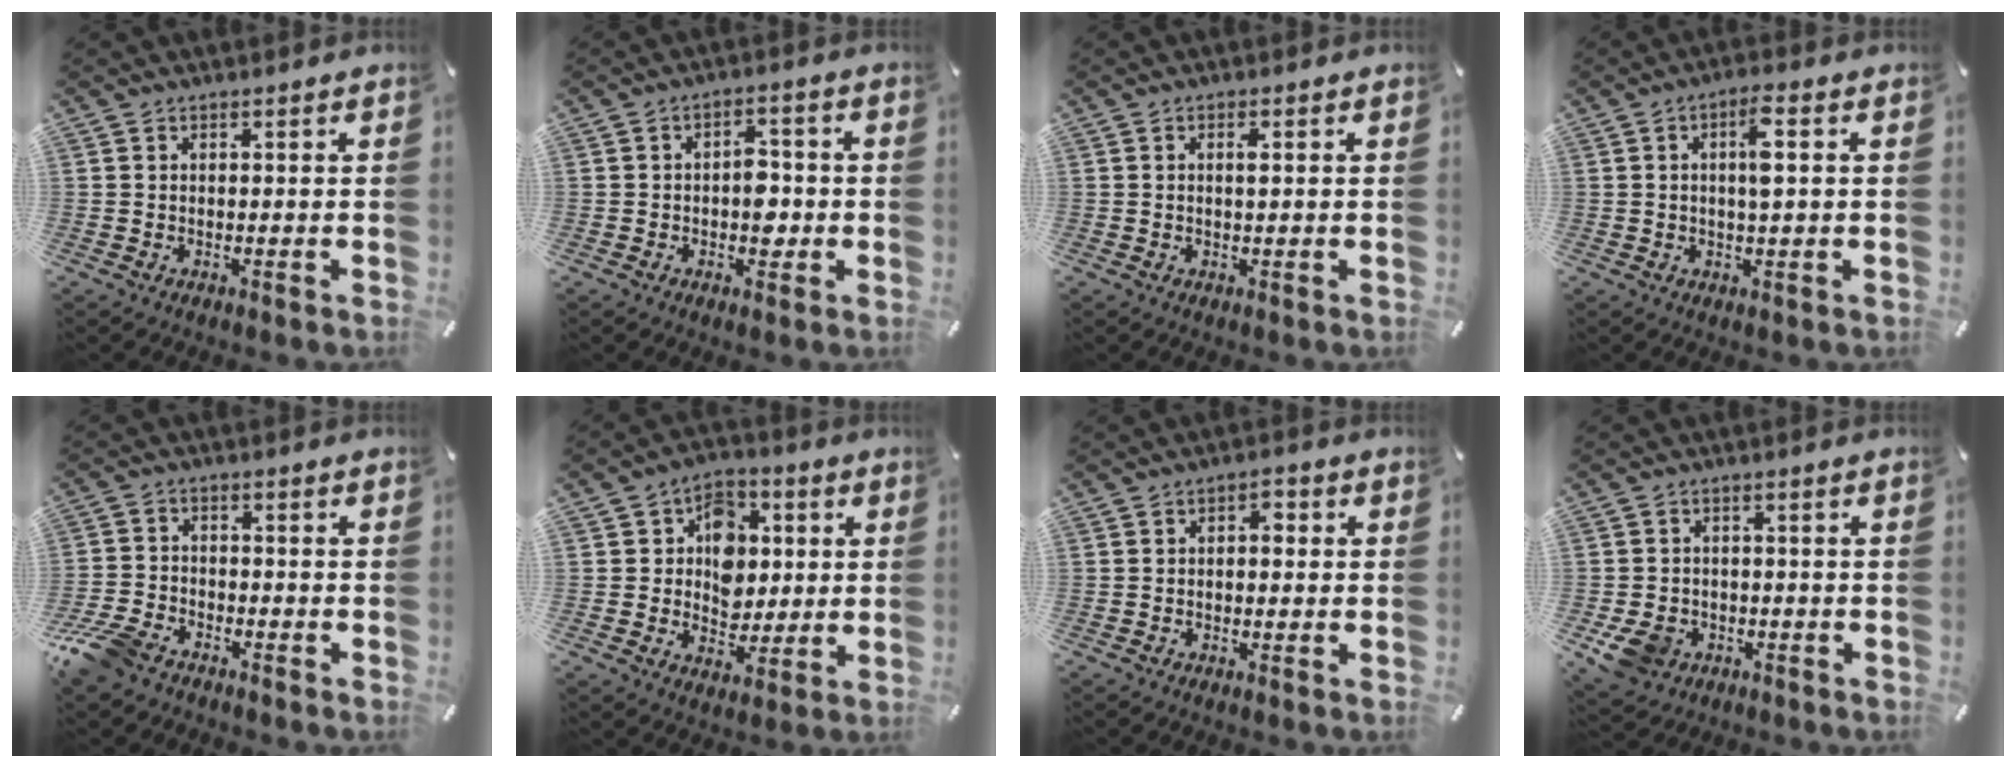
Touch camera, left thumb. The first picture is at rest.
{"total": 5.9, "force": [-0.9, 3.8, 4.4], "torque": [-0.054, 0.003, -0.020]}
{"total": 1.7, "force": [0.3, 0.6, 1.6], "torque": [-0.024, 0.000, 0.001]}
{"total": 6.0, "force": [0.9, 1.6, 5.7], "torque": [-0.102, 0.005, 0.011]}
{"total": 8.4, "force": [-6.4, 4.2, 3.6], "torque": [-0.086, 0.024, -0.126]}
{"total": 10.5, "force": [0.9, 9.2, 5.0], "torque": [-0.066, 0.005, 0.020]}
{"total": 2.9, "force": [-0.6, 1.9, 2.0], "torque": [-0.024, 0.007, -0.018]}
{"total": 7.4, "force": [-3.0, 5.9, 3.3], "torque": [-0.075, 0.012, -0.056]}